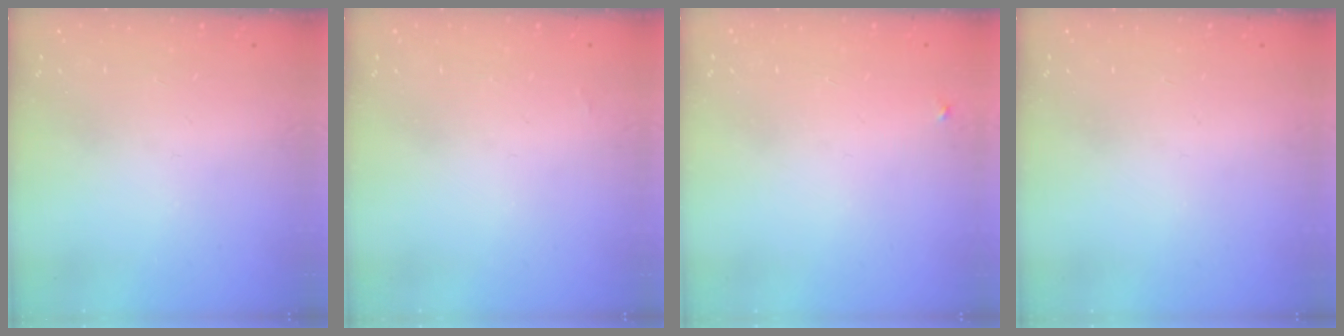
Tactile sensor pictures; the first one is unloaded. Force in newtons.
{"total": 1.3, "press": 1.3, "slide": 0.2}
{"total": 3.3, "press": 3.3, "slide": 0.4}
{"total": 0.0}